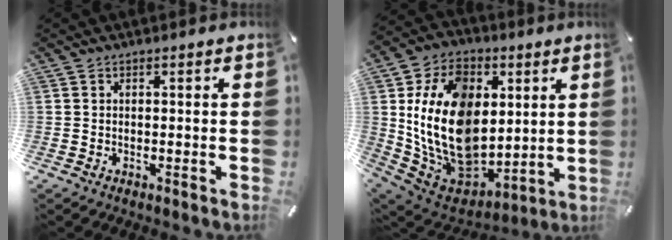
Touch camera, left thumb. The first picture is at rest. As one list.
[{"total": 23.0, "force": [2.4, 17.2, 15.1], "torque": [-0.297, -0.026, 0.050]}]